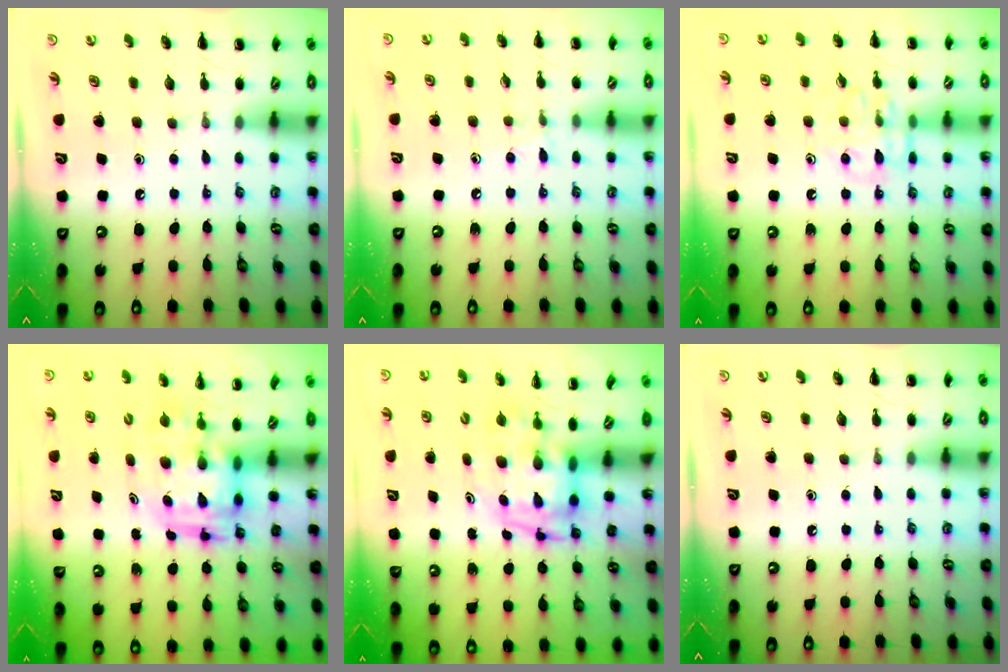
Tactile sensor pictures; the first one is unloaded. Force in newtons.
{"total": 6.7, "press": 6.3, "slide": 2.3}
{"total": 10.4, "press": 10.3, "slide": 0.7}
{"total": 3.5, "press": 3.4, "slide": 0.7}
{"total": 3.8, "press": 3.7, "slide": 0.6}
{"total": 0.0}